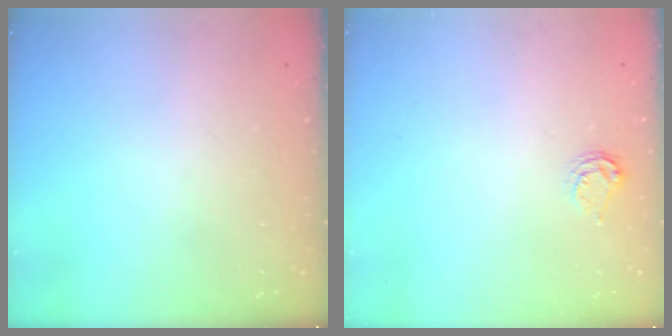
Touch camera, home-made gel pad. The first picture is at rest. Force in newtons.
{"total": 5.0, "press": 5.0, "slide": 0.5}